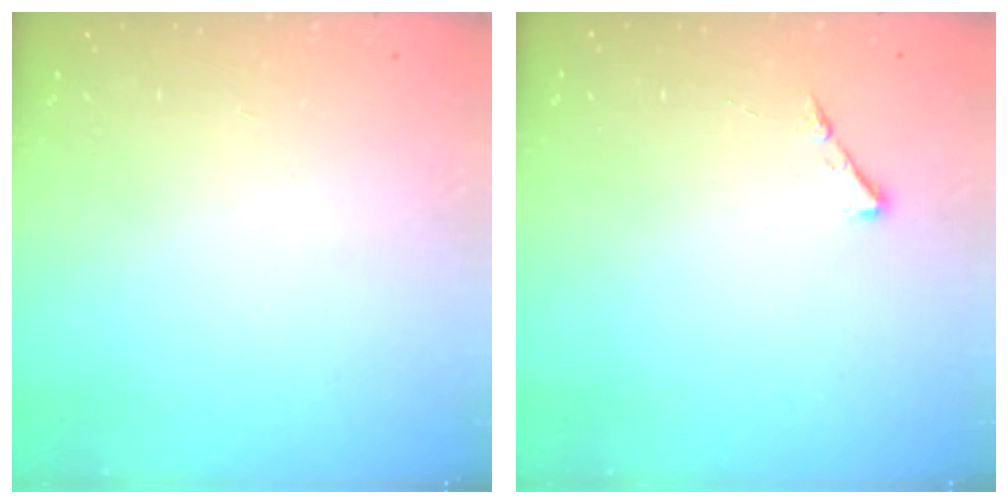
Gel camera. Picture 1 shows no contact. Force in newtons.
{"total": 3.7, "press": 3.6, "slide": 0.5}